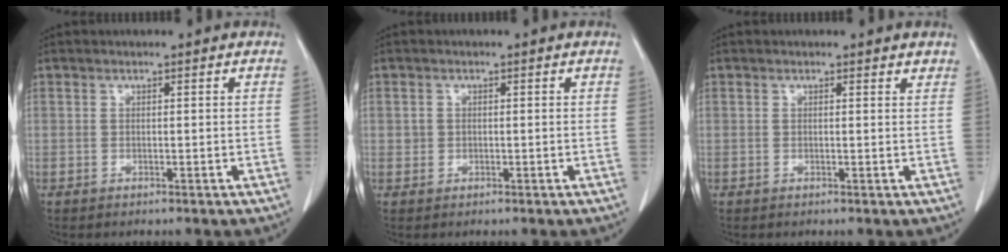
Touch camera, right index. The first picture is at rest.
{"total": 1.1, "force": [0.2, 1.1, 0.3], "torque": [-0.003, 0.006, 0.003]}
{"total": 1.0, "force": [1.0, 0.2, 0.1], "torque": [-0.006, -0.003, 0.006]}